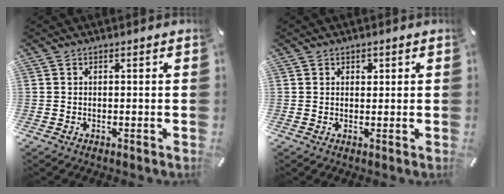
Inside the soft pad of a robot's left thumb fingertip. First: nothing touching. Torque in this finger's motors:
{"motor_torque": [0.21, 0.10, 0.05, -0.18, 0.02]}